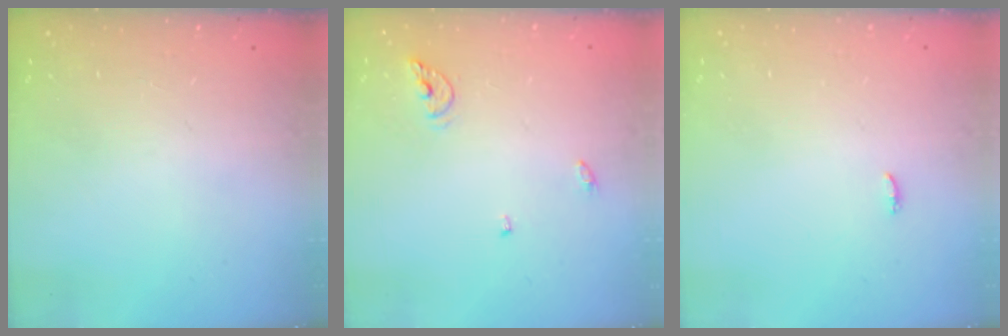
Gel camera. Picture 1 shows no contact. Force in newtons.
{"total": 6.1, "press": 6.1, "slide": 0.6}
{"total": 5.6, "press": 3.4, "slide": 4.4}